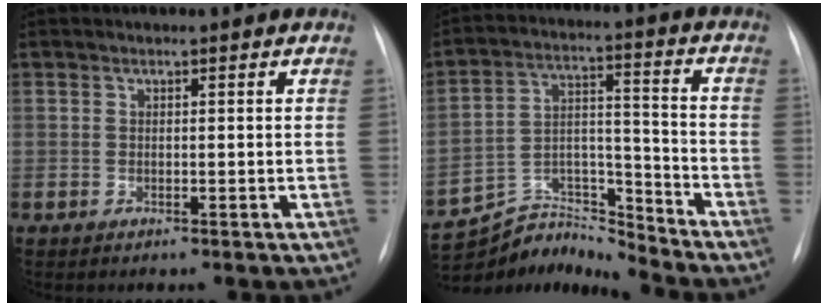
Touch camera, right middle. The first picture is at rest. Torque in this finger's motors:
{"motor_torque": [-0.36, -0.26, -0.08, -0.05]}